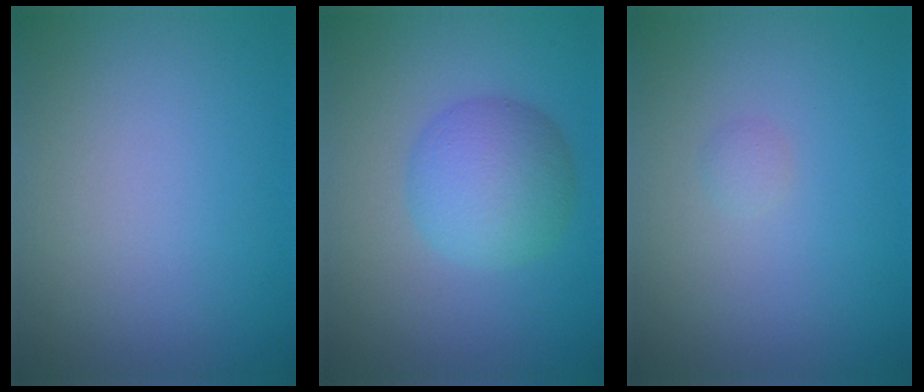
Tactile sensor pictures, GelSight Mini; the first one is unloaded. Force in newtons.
{"total": 4.9, "press": 4.9, "slide": 0.1}
{"total": 0.6, "press": 0.6, "slide": 0.0}